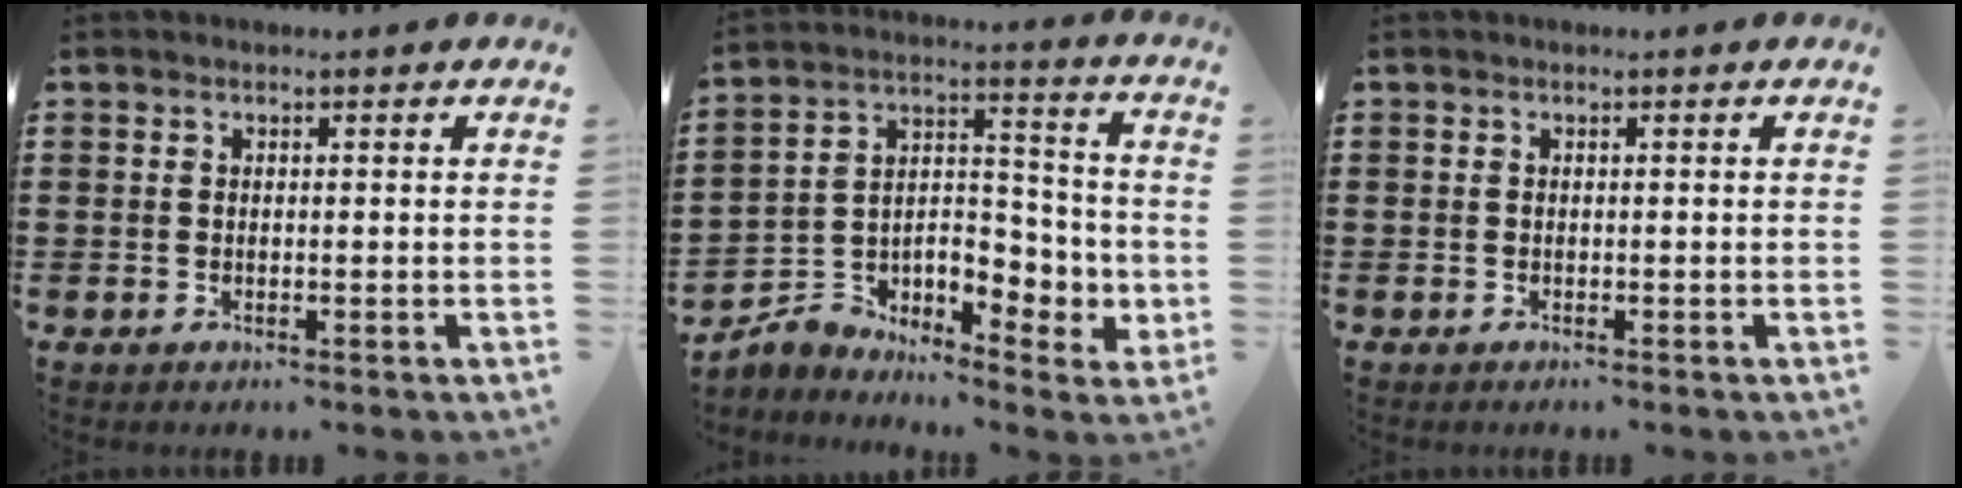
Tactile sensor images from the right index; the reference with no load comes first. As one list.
[{"total": 5.3, "force": [-2.0, 4.3, 2.3], "torque": [-0.056, -0.007, -0.036]}, {"total": 0.0}]